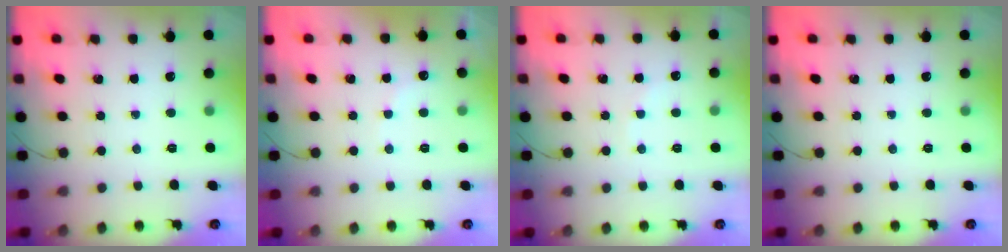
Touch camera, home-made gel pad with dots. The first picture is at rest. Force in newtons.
{"total": 6.1, "press": 6.0, "slide": 1.4}
{"total": 2.7, "press": 2.6, "slide": 0.5}
{"total": 0.0}